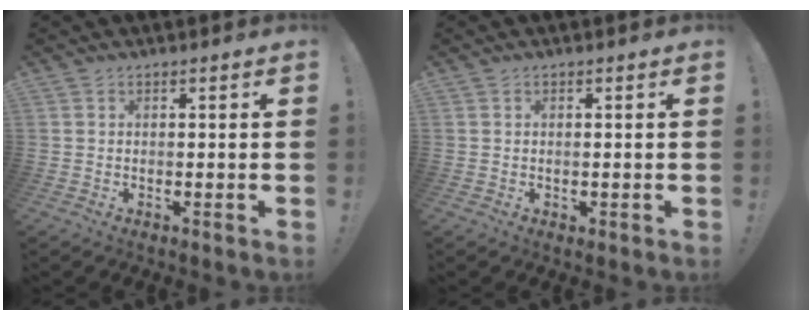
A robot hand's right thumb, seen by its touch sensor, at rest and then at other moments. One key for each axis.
{"total": 0.7, "fx": 0.1, "fy": 0.7, "fz": 0.1, "tx": 0.003, "ty": 0.001, "tz": 0.001}